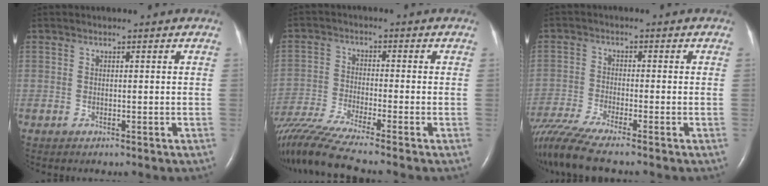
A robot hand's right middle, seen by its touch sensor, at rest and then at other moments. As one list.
[{"total": 10.9, "force": [-9.3, -1.9, 5.3], "torque": [-0.093, -0.027, -0.166]}, {"total": 9.3, "force": [-8.0, -0.8, 4.7], "torque": [-0.090, -0.022, -0.145]}]